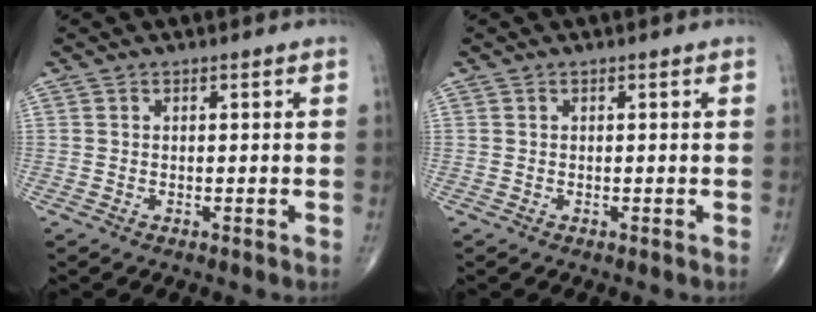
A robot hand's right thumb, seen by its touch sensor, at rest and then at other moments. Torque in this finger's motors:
{"motor_torque": [0.01, 0.01, 0.00, 0.00, 0.00]}